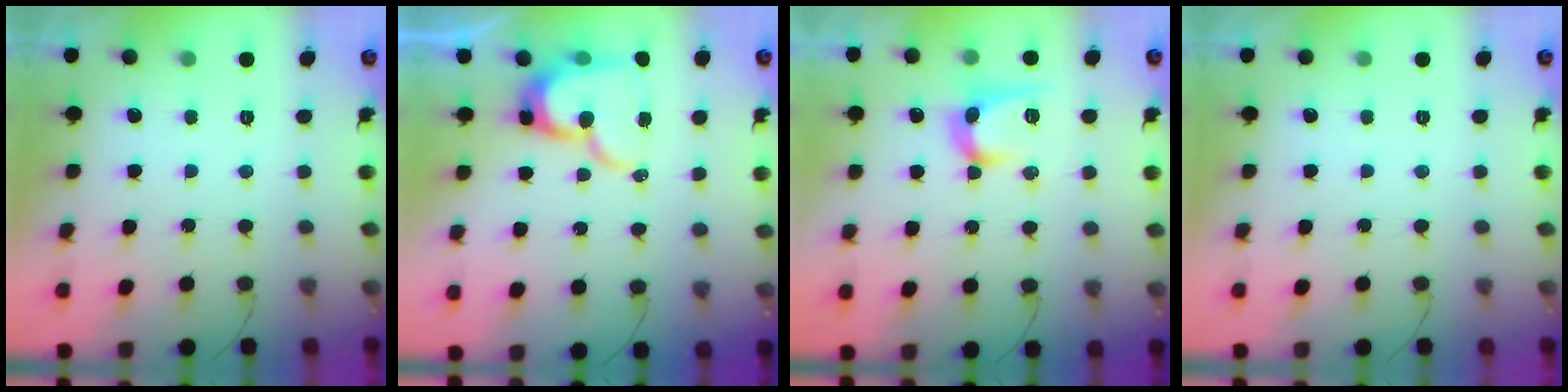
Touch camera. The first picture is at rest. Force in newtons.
{"total": 14.4, "press": 14.4, "slide": 1.1}
{"total": 9.8, "press": 9.8, "slide": 0.7}
{"total": 0.0}